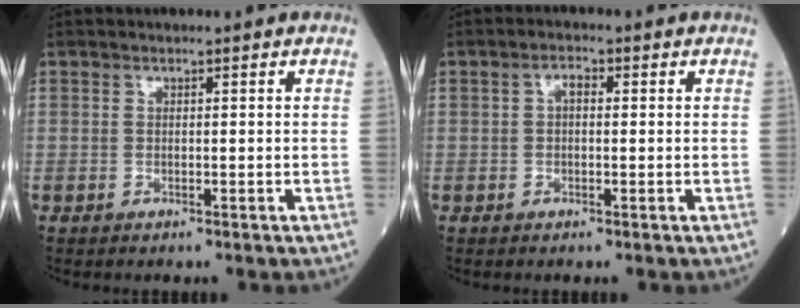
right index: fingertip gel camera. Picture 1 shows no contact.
{"total": 1.9, "force": [0.2, 0.9, 1.6], "torque": [-0.029, 0.009, 0.002]}